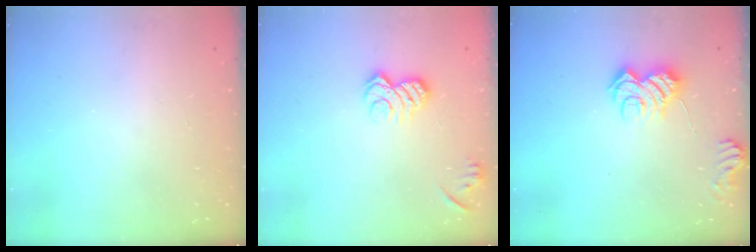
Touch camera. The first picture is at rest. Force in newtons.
{"total": 9.2, "press": 9.1, "slide": 1.2}
{"total": 8.5, "press": 8.5, "slide": 0.8}